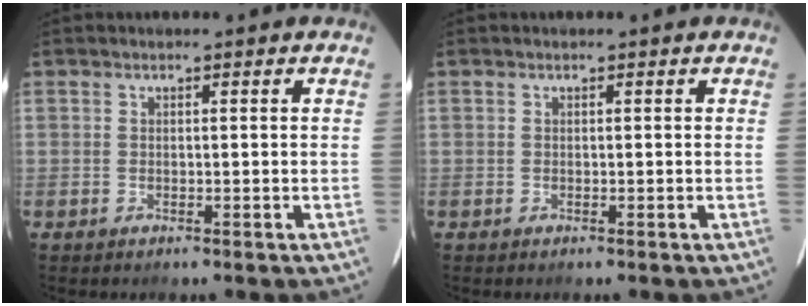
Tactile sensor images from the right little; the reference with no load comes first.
{"total": 0.0}